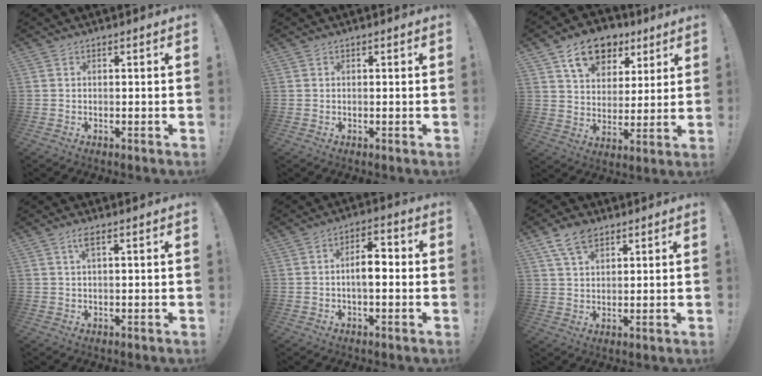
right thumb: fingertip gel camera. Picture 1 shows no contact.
{"total": 0.6, "force": [0.4, 0.5, -0.2], "torque": [0.009, 0.000, 0.006]}
{"total": 14.1, "force": [8.2, 9.3, 6.7], "torque": [-0.098, -0.036, 0.152]}
{"total": 2.8, "force": [1.2, 0.4, 2.4], "torque": [-0.046, 0.000, 0.019]}
{"total": 7.4, "force": [-1.0, 3.6, 6.4], "torque": [-0.096, 0.015, -0.021]}
{"total": 7.9, "force": [5.0, 4.4, 4.3], "torque": [-0.076, -0.015, 0.096]}